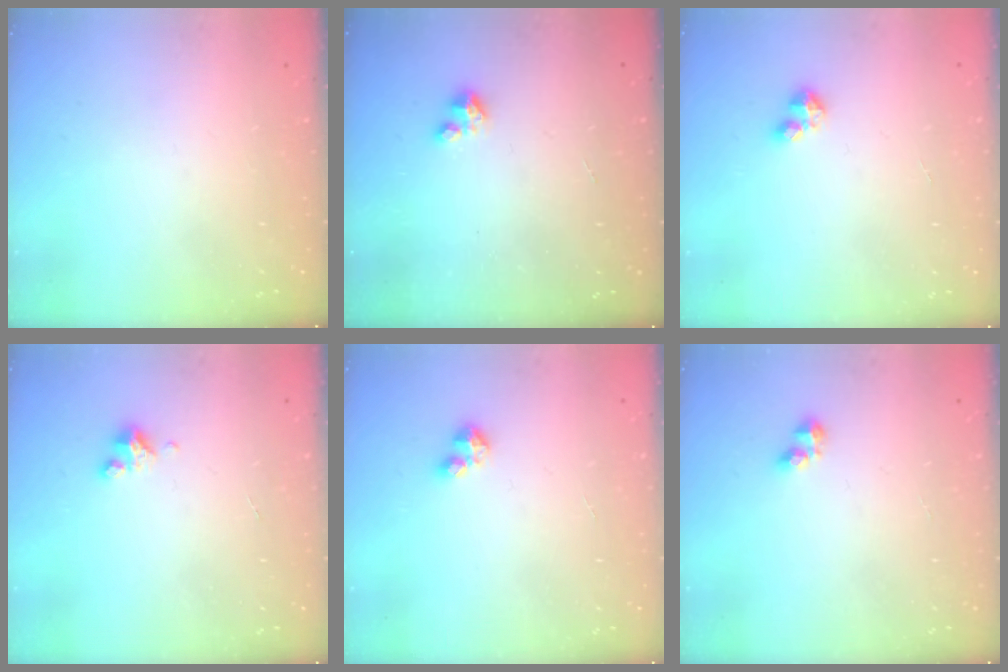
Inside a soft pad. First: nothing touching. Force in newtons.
{"total": 2.3, "press": 2.3, "slide": 0.2}
{"total": 2.9, "press": 2.9, "slide": 0.2}
{"total": 3.4, "press": 3.4, "slide": 0.4}
{"total": 2.9, "press": 2.9, "slide": 0.2}
{"total": 2.5, "press": 2.5, "slide": 0.5}